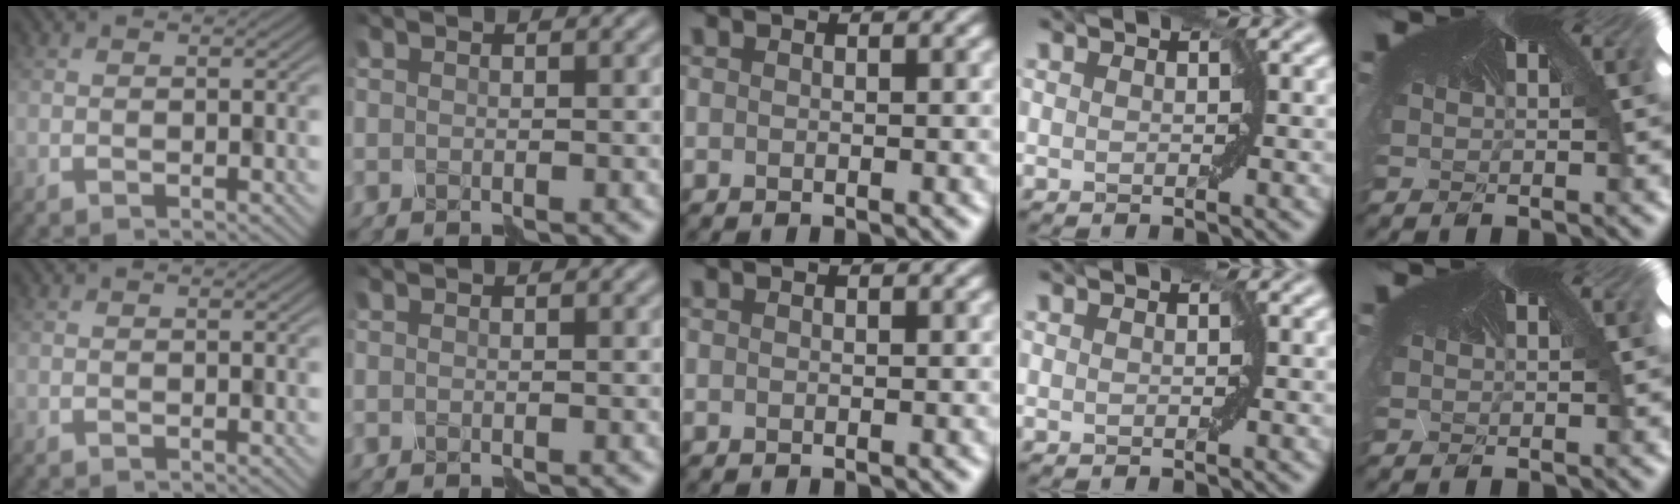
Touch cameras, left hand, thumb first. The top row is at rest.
{}